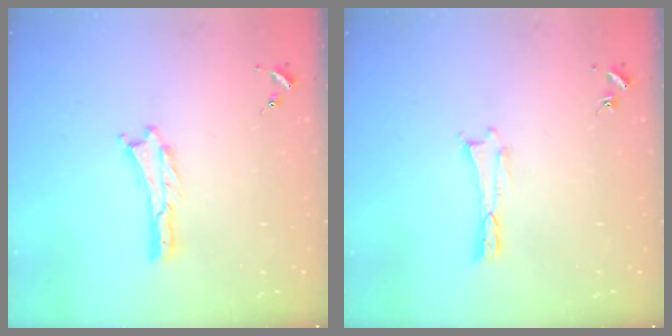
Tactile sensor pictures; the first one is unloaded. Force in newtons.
{"total": 0.0}